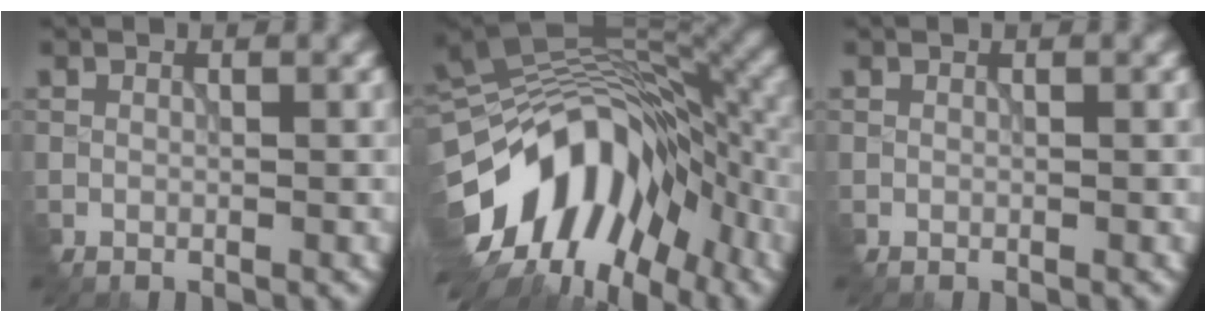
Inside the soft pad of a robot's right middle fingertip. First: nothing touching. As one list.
[{"total": 14.0, "force": [-6.2, 8.1, 9.5], "torque": [-0.165, 0.011, -0.101]}, {"total": 0.0}]